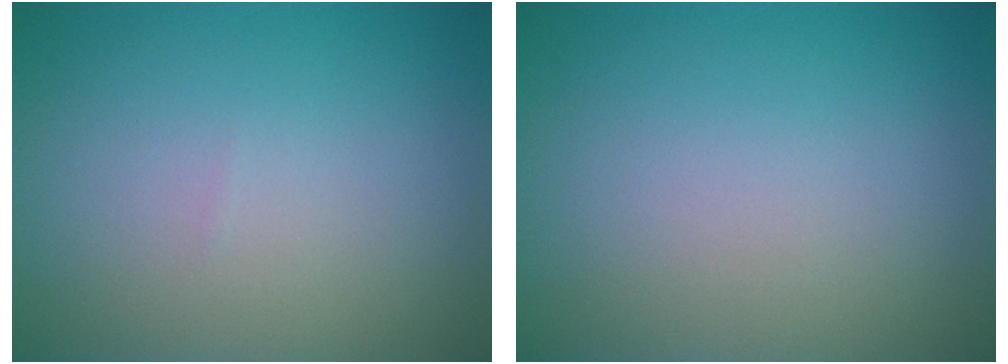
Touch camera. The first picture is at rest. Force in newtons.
{"total": 0.0}